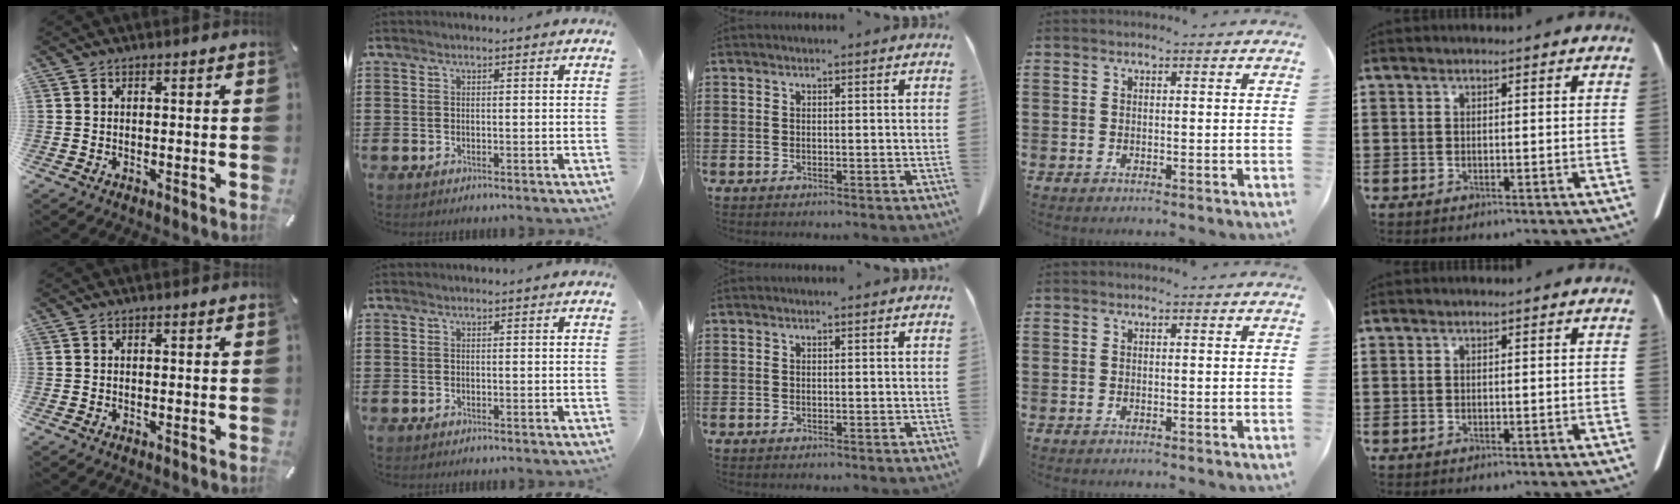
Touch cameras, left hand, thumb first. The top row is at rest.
{}